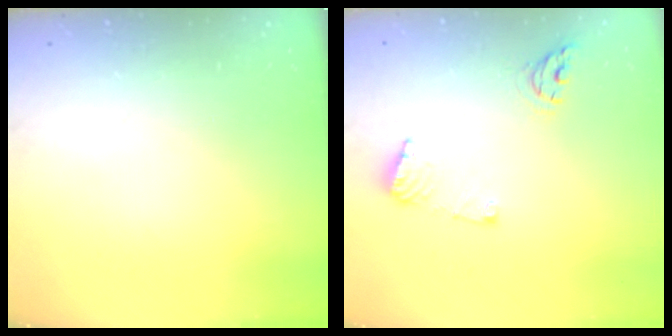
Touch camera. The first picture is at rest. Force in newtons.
{"total": 9.0, "press": 8.9, "slide": 0.9}